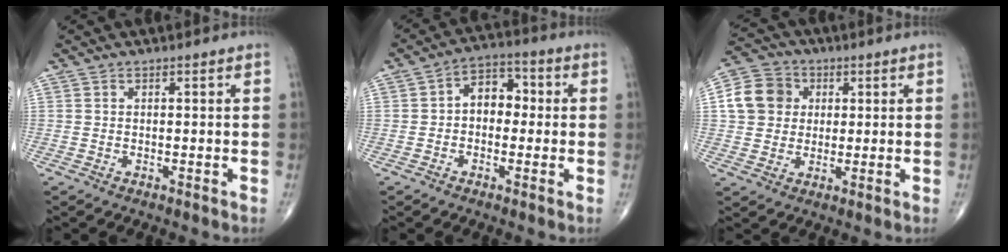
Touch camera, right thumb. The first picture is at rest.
{"total": 7.0, "force": [0.0, 4.9, 5.0], "torque": [-0.045, 0.028, -0.012]}
{"total": 9.4, "force": [1.6, 8.3, 4.0], "torque": [-0.058, 0.008, 0.018]}